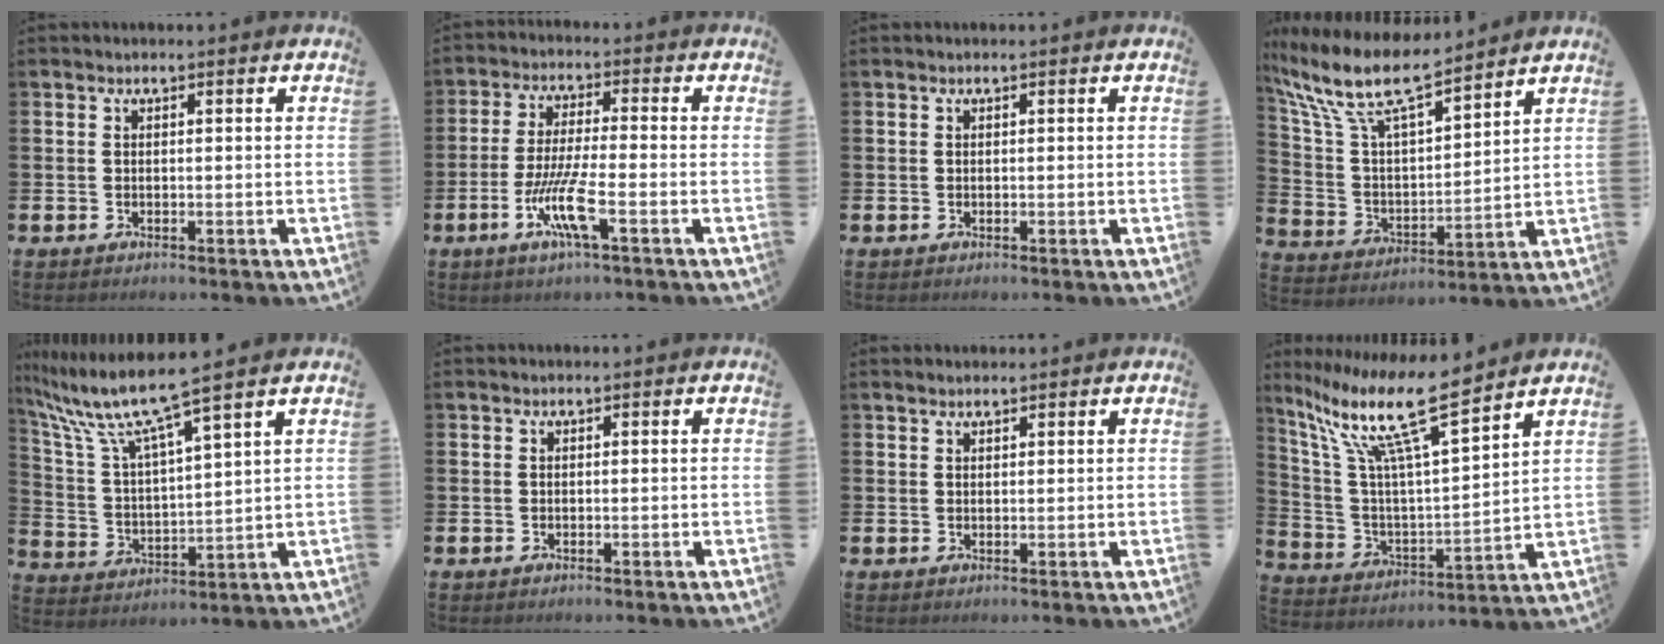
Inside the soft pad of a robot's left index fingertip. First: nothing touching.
{"total": 7.1, "force": [-3.0, 0.6, 6.4], "torque": [-0.134, -0.012, -0.056]}
{"total": 0.0}
{"total": 10.6, "force": [9.1, 2.2, 4.9], "torque": [-0.137, -0.051, 0.158]}
{"total": 9.1, "force": [7.9, 0.0, 4.4], "torque": [-0.121, -0.044, 0.133]}
{"total": 0.0}
{"total": 1.2, "force": [1.2, 0.3, 0.2], "torque": [-0.001, 0.001, 0.022]}
{"total": 13.5, "force": [10.3, 2.1, 8.5], "torque": [-0.194, -0.055, 0.173]}